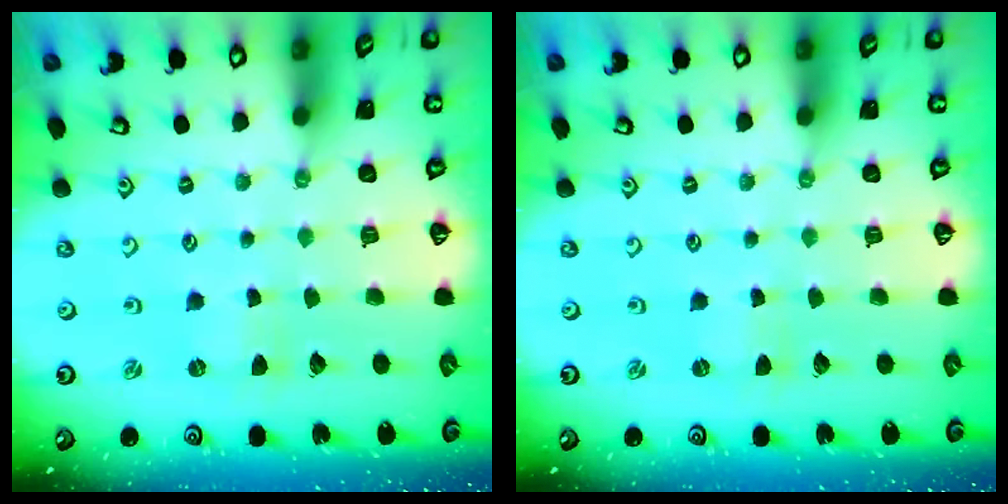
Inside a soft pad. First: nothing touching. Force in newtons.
{"total": 0.0}